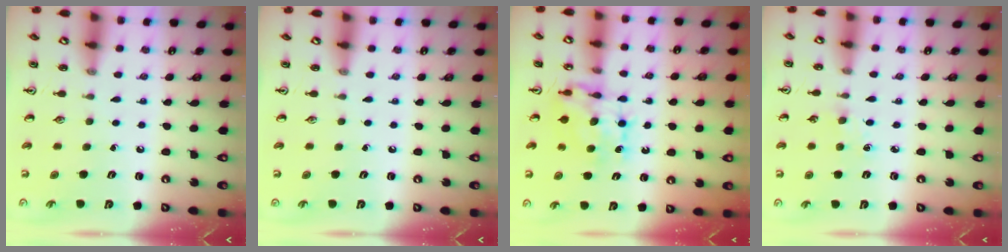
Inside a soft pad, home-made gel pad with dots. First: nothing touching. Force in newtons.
{"total": 0.0}
{"total": 7.5, "press": 7.5, "slide": 0.7}
{"total": 2.8, "press": 2.8, "slide": 0.4}